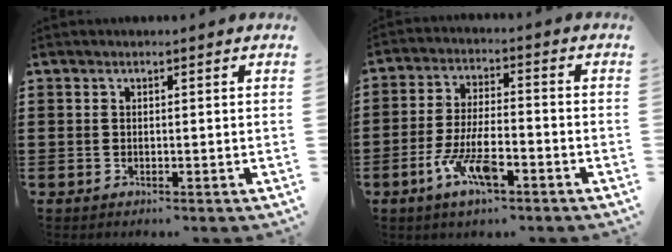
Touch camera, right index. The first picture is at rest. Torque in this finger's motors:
{"motor_torque": [2.14, 0.00, 0.28, 0.14]}